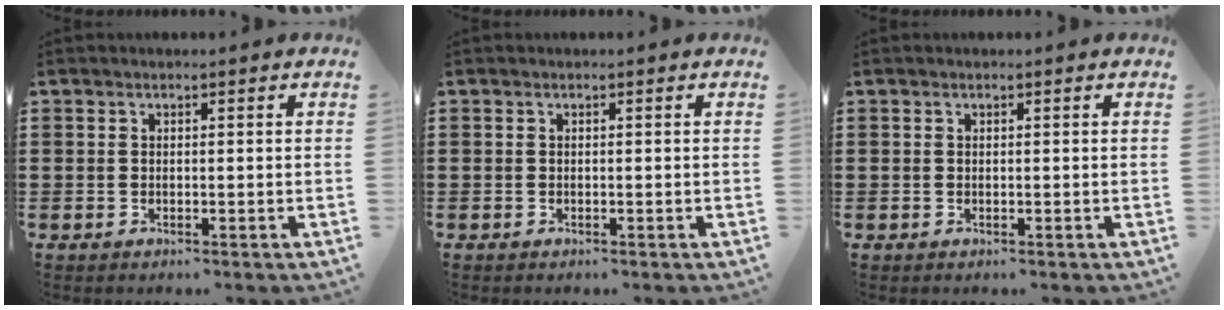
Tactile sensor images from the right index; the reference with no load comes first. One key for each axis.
{"total": 0.0}
{"total": 0.0}